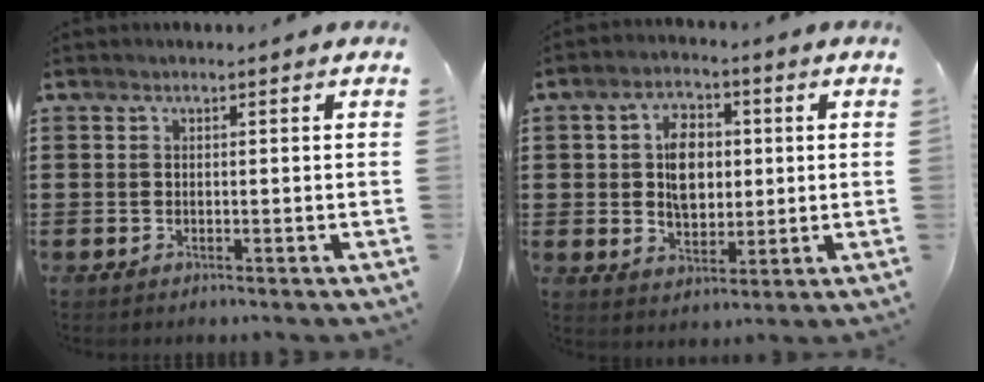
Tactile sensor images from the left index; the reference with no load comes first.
{"total": 7.3, "force": [0.9, 4.6, 5.6], "torque": [-0.107, 0.009, 0.010]}